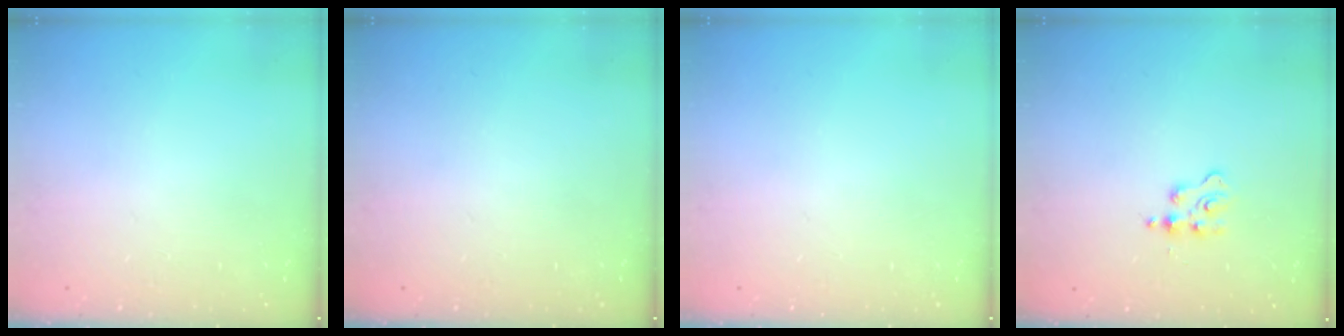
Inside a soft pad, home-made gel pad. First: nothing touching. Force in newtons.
{"total": 0.0}
{"total": 0.0}
{"total": 2.1, "press": 2.1, "slide": 0.4}